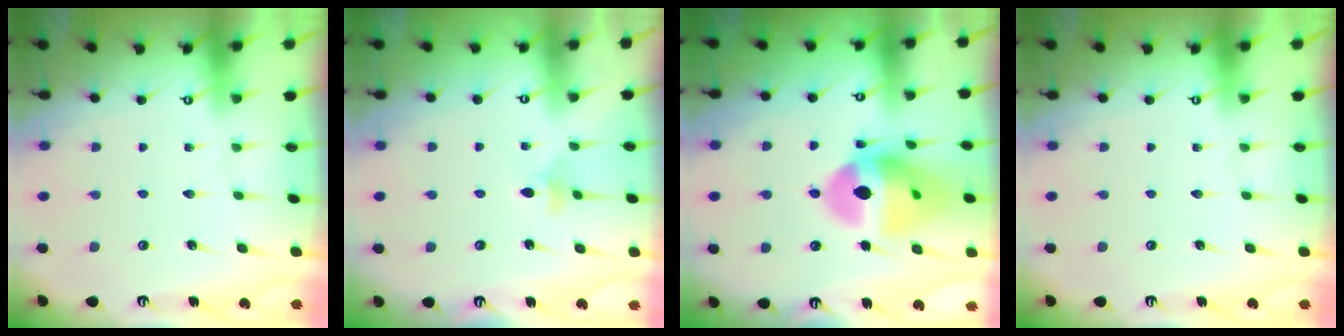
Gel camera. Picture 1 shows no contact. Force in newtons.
{"total": 3.6, "press": 3.6, "slide": 0.7}
{"total": 17.7, "press": 17.6, "slide": 1.8}
{"total": 0.0}